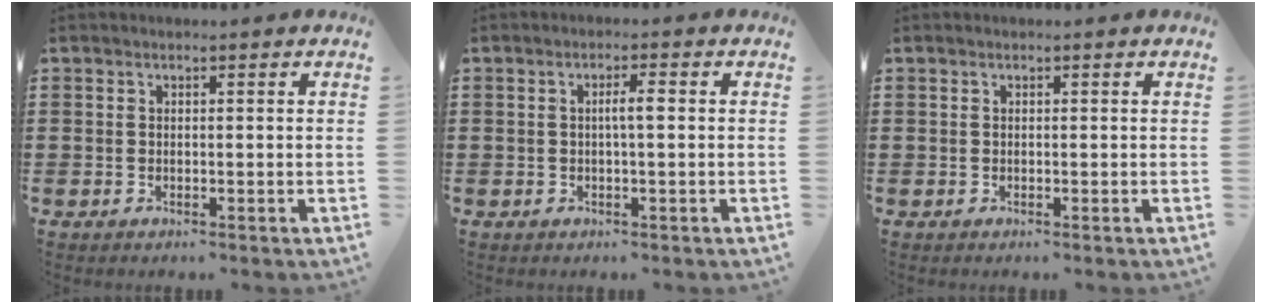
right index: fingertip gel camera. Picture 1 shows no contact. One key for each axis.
{"total": 2.4, "fx": -0.1, "fy": 0.2, "fz": 2.4, "tx": -0.044, "ty": 0.001, "tz": -0.003}
{"total": 0.0}